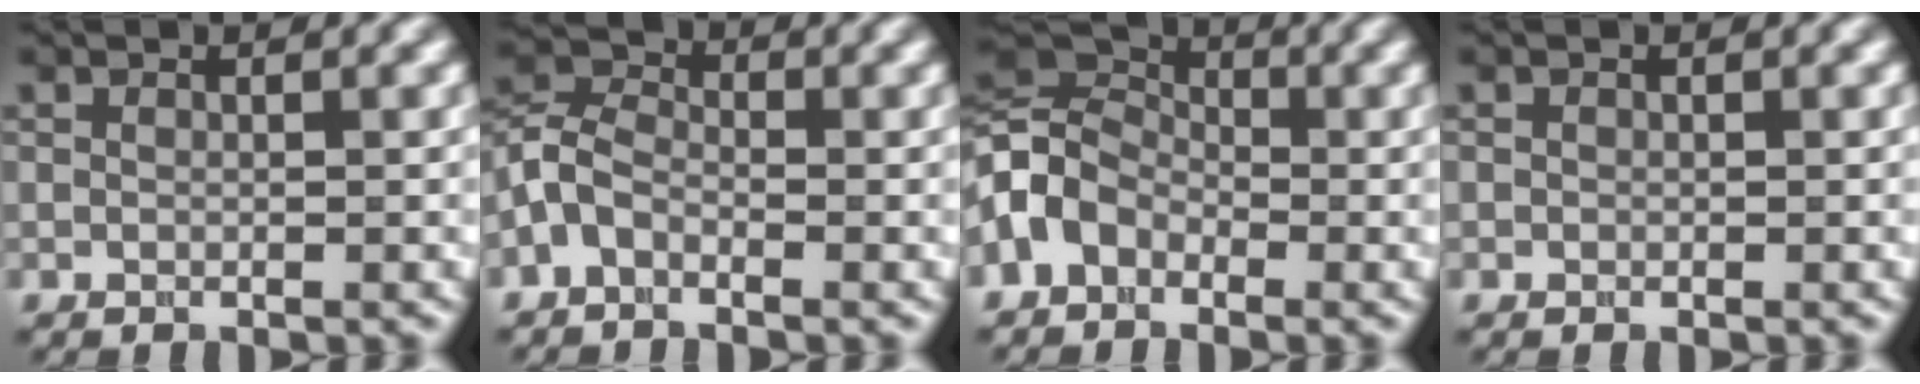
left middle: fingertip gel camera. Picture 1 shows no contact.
{"total": 3.2, "force": [-1.8, 1.8, 1.9], "torque": [-0.047, 0.013, -0.048]}
{"total": 5.8, "force": [-1.6, 4.2, 3.7], "torque": [-0.081, 0.014, -0.054]}
{"total": 0.0}